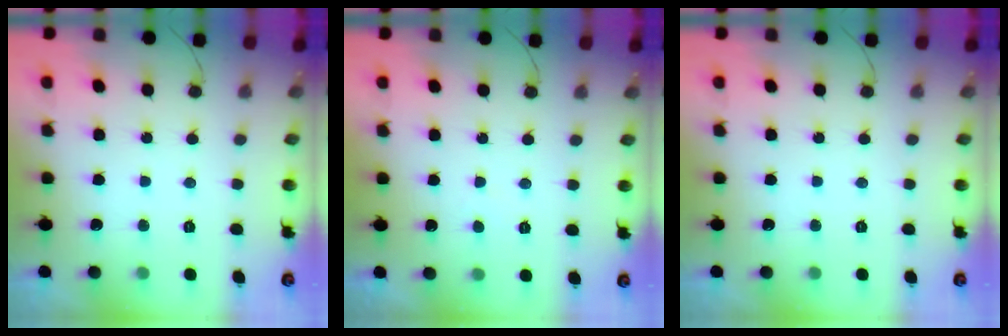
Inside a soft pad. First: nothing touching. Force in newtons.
{"total": 1.1, "press": 1.0, "slide": 0.4}
{"total": 0.0}